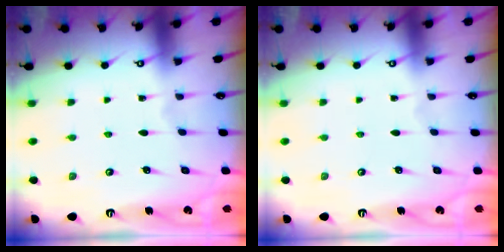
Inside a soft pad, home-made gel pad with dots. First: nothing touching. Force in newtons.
{"total": 0.0}